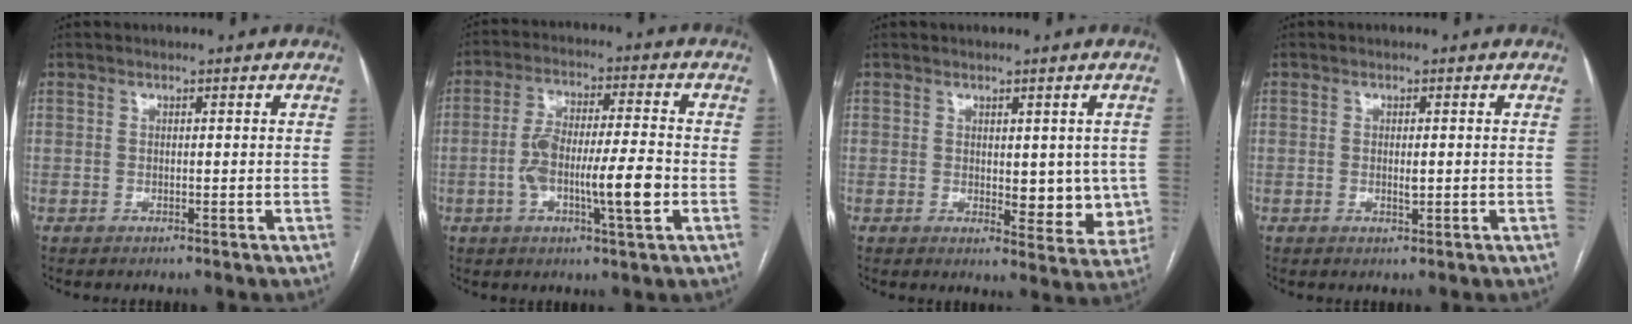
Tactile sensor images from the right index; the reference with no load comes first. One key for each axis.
{"total": 11.1, "fx": -2.7, "fy": 1.6, "fz": 10.7, "tx": -0.193, "ty": 0.008, "tz": -0.046}
{"total": 7.4, "fx": 0.1, "fy": 3.6, "fz": 6.4, "tx": -0.057, "ty": -0.015, "tz": 0.007}
{"total": 1.5, "fx": -0.1, "fy": 0.4, "fz": 1.5, "tx": -0.028, "ty": -0.002, "tz": 0.001}